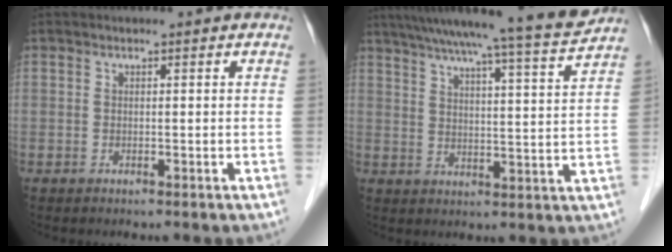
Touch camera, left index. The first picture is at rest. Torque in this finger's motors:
{"motor_torque": [-0.09, -0.52, 0.54, 0.13]}